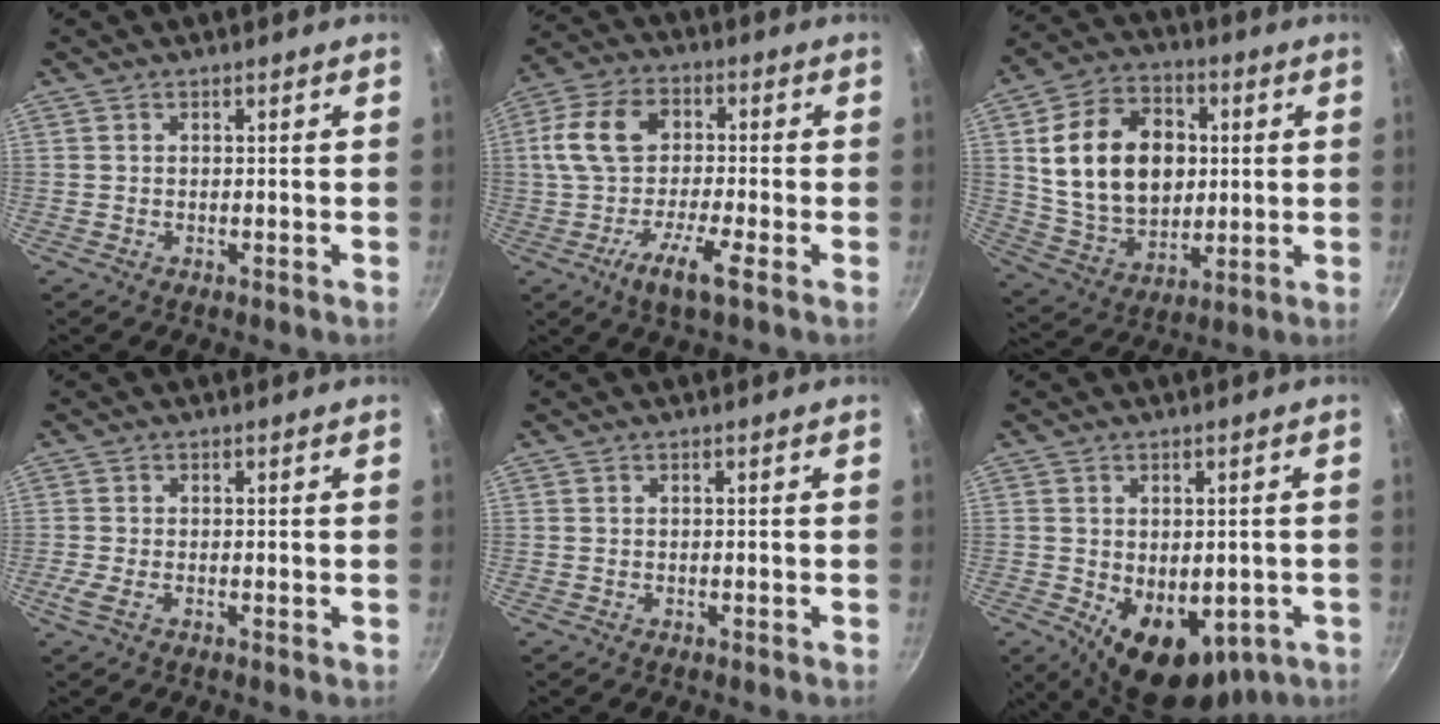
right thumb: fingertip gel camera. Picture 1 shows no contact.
{"total": 11.9, "force": [-3.5, 5.6, 9.9], "torque": [-0.183, 0.028, -0.089]}
{"total": 20.5, "force": [2.8, 14.9, 13.9], "torque": [-0.215, 0.005, 0.057]}
{"total": 2.0, "force": [-0.5, 0.7, 1.8], "torque": [-0.041, -0.003, -0.013]}
{"total": 0.0}
{"total": 12.3, "force": [-3.3, 7.9, 8.8], "torque": [-0.094, -0.014, -0.023]}